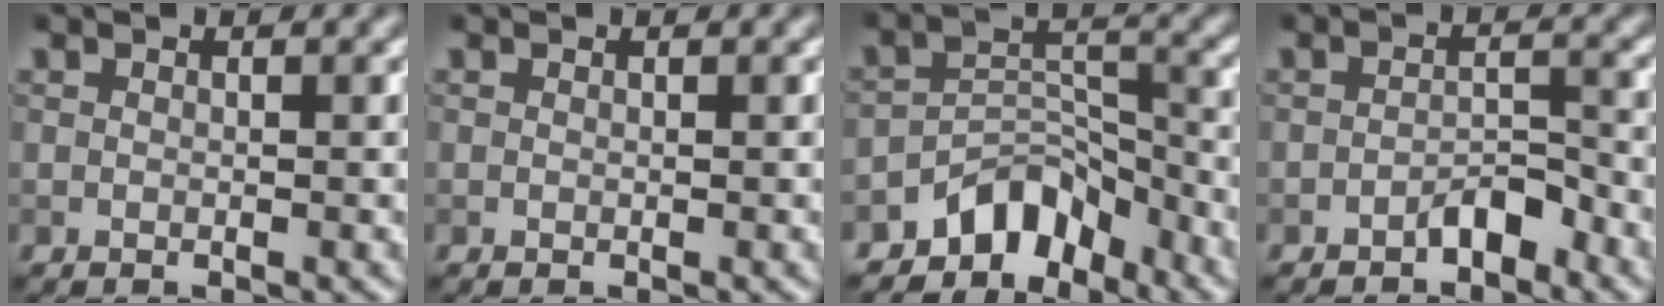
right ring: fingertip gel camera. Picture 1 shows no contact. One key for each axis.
{"total": 0.0}
{"total": 4.9, "fx": -4.0, "fy": 2.5, "fz": 1.5, "tx": -0.004, "ty": 0.005, "tz": -0.077}
{"total": 2.1, "fx": -1.6, "fy": 0.8, "fz": 1.2, "tx": -0.016, "ty": 0.010, "tz": -0.030}